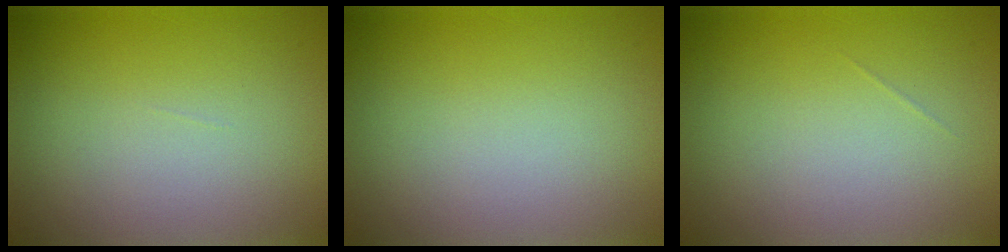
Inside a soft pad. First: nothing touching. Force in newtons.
{"total": 0.0}
{"total": 0.0}